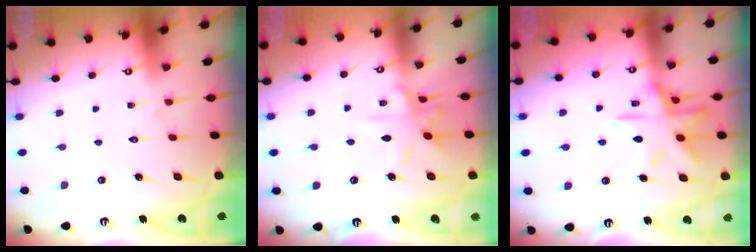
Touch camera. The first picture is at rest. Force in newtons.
{"total": 8.5, "press": 8.5, "slide": 0.6}
{"total": 14.4, "press": 14.3, "slide": 1.0}